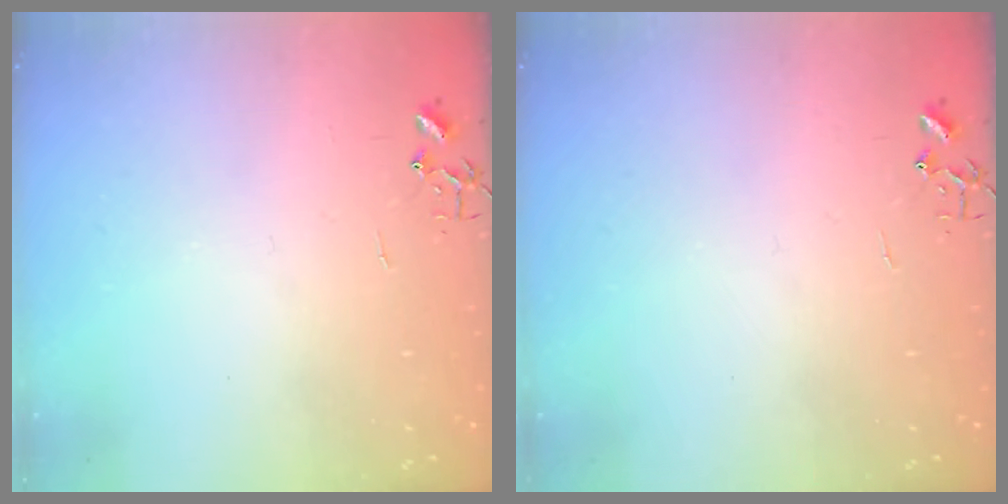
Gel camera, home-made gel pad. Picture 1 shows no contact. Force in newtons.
{"total": 0.0}